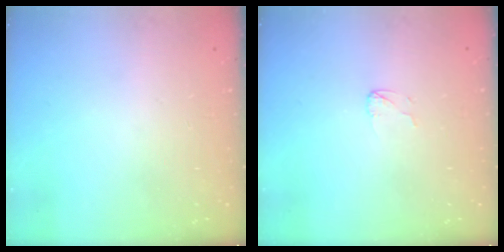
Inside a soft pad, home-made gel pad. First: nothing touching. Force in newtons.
{"total": 2.9, "press": 2.9, "slide": 0.2}